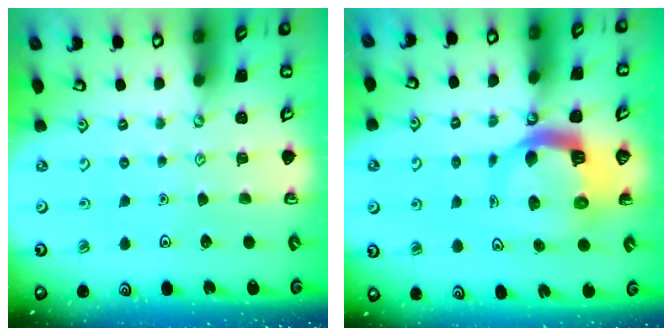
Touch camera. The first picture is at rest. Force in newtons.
{"total": 9.0, "press": 8.9, "slide": 1.2}